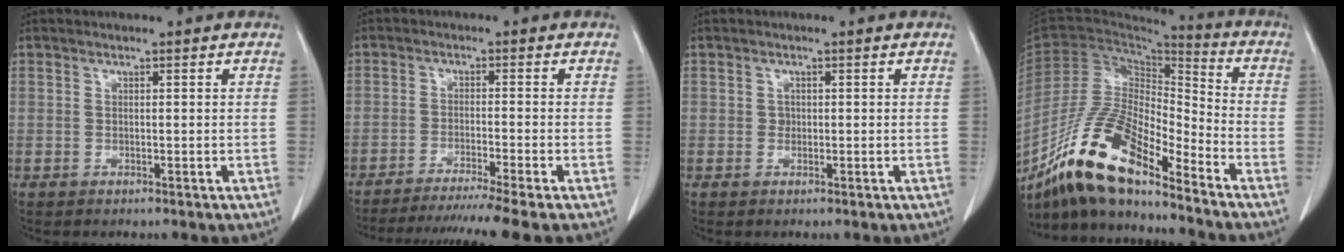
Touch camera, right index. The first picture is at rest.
{"total": 10.9, "force": [-9.3, -2.2, 5.1], "torque": [-0.059, -0.027, -0.145]}
{"total": 0.8, "force": [0.0, 0.7, 0.2], "torque": [0.000, 0.003, 0.001]}
{"total": 17.4, "force": [-13.1, 4.0, 10.7], "torque": [-0.209, -0.005, -0.244]}